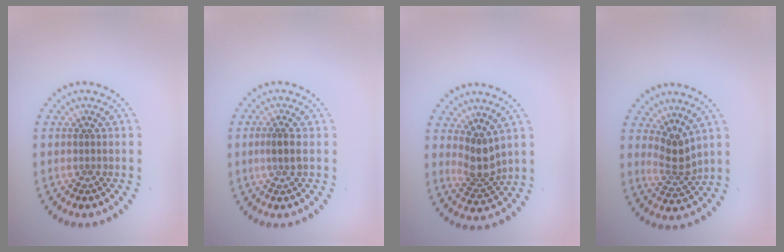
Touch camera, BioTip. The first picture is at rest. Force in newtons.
{"total": 1.4, "press": 1.2, "slide": 0.7}
{"total": 2.7, "press": 2.1, "slide": 1.7}
{"total": 2.6, "press": 1.8, "slide": 1.8}